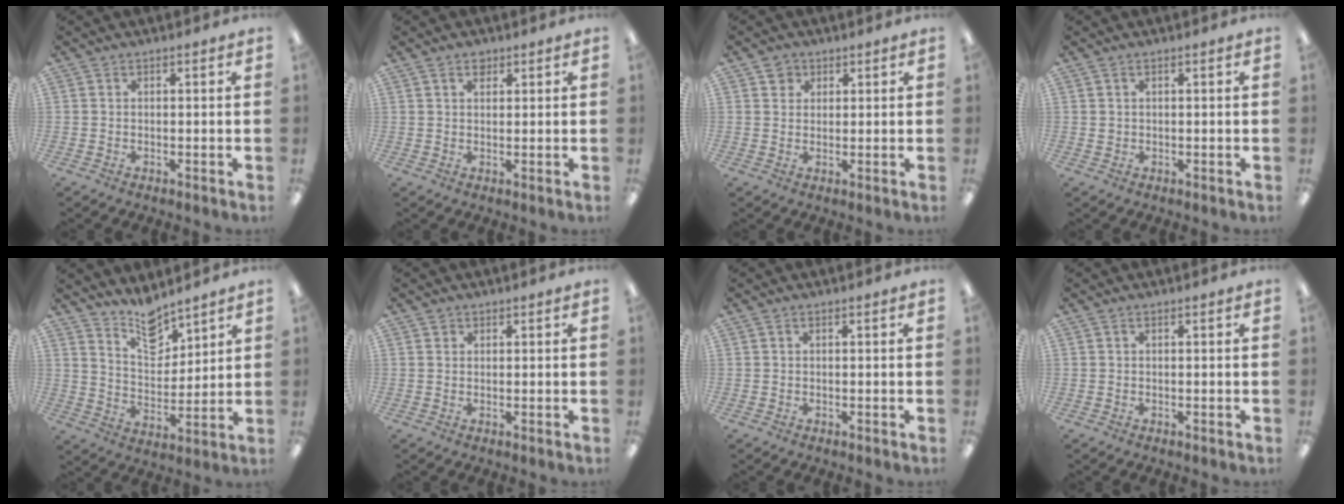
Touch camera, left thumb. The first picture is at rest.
{"total": 2.6, "force": [1.7, 1.5, 1.1], "torque": [-0.009, -0.004, 0.028]}
{"total": 2.8, "force": [1.6, 2.3, 0.4], "torque": [0.004, -0.002, 0.026]}
{"total": 1.1, "force": [0.6, 0.8, 0.5], "torque": [-0.012, 0.004, 0.010]}
{"total": 10.0, "force": [8.7, 3.9, 3.0], "torque": [-0.042, -0.064, 0.159]}
{"total": 0.9, "force": [0.6, 0.6, 0.0], "torque": [0.000, 0.001, 0.013]}
{"total": 0.0}
{"total": 0.0}